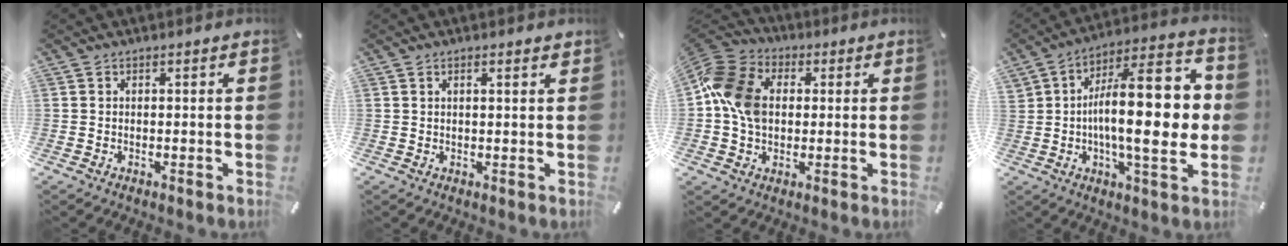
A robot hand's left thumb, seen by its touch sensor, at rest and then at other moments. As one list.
[{"total": 1.2, "force": [0.8, 0.0, 0.9], "torque": [-0.019, -0.001, 0.015]}, {"total": 12.5, "force": [0.6, 9.9, 7.7], "torque": [-0.178, 0.018, 0.010]}, {"total": 22.1, "force": [0.2, 8.2, 20.5], "torque": [-0.308, -0.005, 0.000]}]